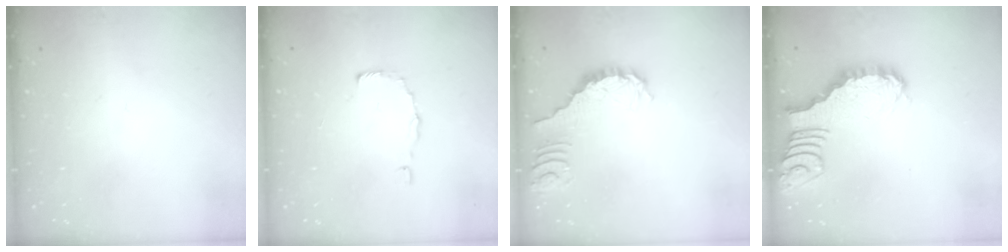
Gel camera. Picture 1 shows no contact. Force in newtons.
{"total": 2.0, "press": 2.0, "slide": 0.1}
{"total": 0.9, "press": 0.8, "slide": 0.2}
{"total": 2.1, "press": 2.1, "slide": 0.2}